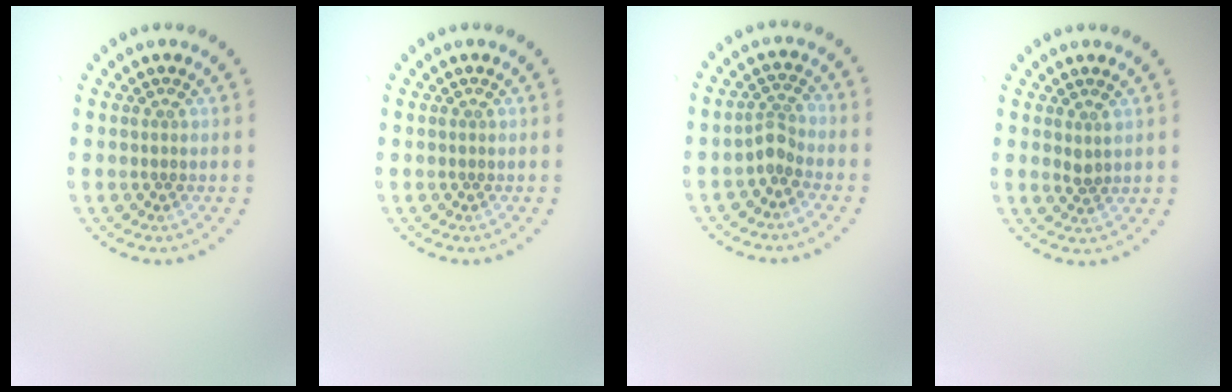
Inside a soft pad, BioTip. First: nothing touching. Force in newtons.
{"total": 0.0}
{"total": 2.0, "press": 1.4, "slide": 1.4}
{"total": 0.9, "press": 0.8, "slide": 0.3}